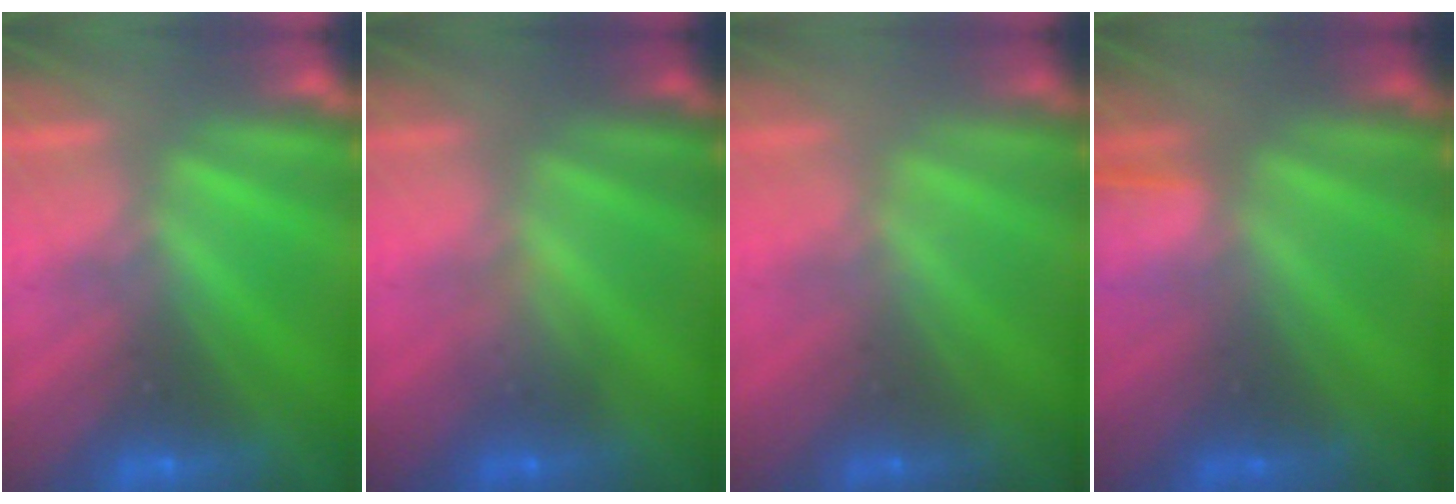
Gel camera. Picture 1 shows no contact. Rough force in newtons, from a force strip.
{"total": 1.0}
{"total": 1.5}
{"total": 1.3}